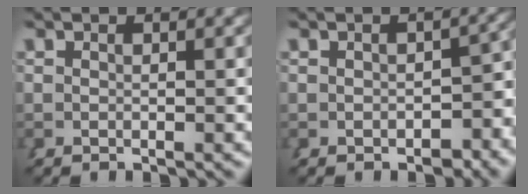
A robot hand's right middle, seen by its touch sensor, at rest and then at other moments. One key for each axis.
{"total": 2.3, "fx": -1.4, "fy": 1.2, "fz": 1.3, "tx": -0.011, "ty": -0.004, "tz": -0.021}